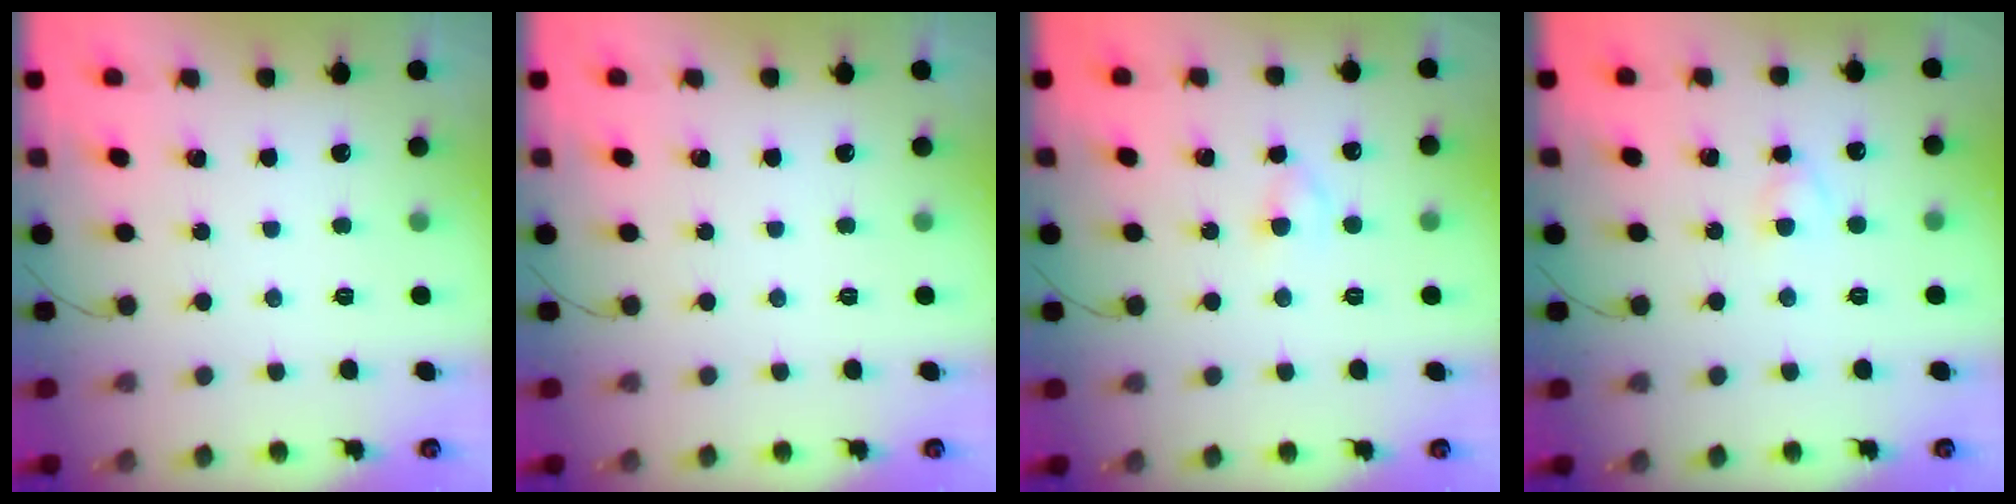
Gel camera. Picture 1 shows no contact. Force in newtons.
{"total": 0.0}
{"total": 1.9, "press": 1.7, "slide": 0.8}
{"total": 2.4, "press": 2.2, "slide": 1.0}